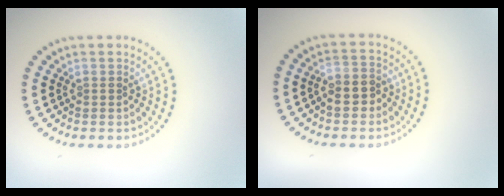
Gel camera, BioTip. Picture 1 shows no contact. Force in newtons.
{"total": 2.4, "press": 2.3, "slide": 0.7}